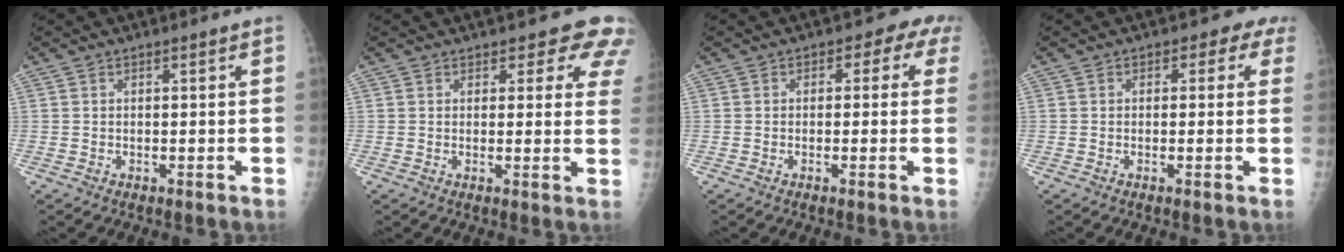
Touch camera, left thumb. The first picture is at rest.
{"total": 7.2, "force": [6.1, 3.0, 2.2], "torque": [0.026, -0.023, 0.047]}
{"total": 3.6, "force": [1.0, 2.6, 2.3], "torque": [0.013, 0.007, -0.006]}
{"total": 2.7, "force": [1.1, 2.0, 1.5], "torque": [0.015, 0.003, 0.001]}